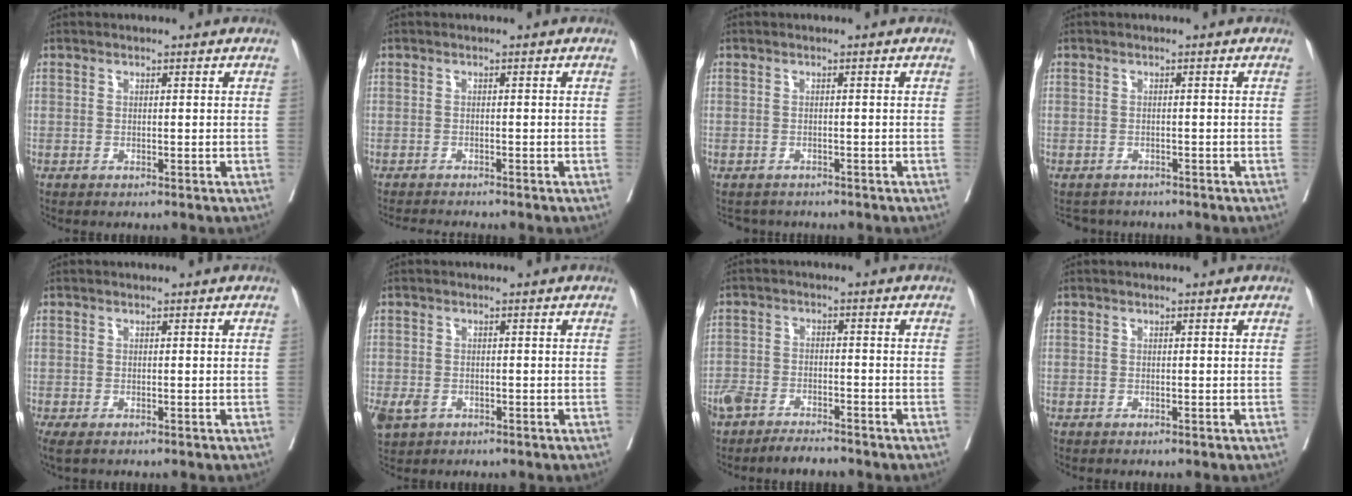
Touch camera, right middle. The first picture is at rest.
{"total": 3.1, "force": [-3.0, -0.4, 0.7], "torque": [-0.008, -0.013, -0.049]}
{"total": 1.9, "force": [-1.7, 0.8, -0.3], "torque": [0.000, -0.003, -0.028]}
{"total": 3.1, "force": [-2.9, 1.1, -0.3], "torque": [0.005, -0.004, -0.044]}
{"total": 1.5, "force": [-1.0, 0.6, 1.1], "torque": [-0.022, -0.009, -0.015]}
{"total": 4.4, "force": [-2.1, 3.2, 2.2], "torque": [-0.048, -0.008, -0.029]}
{"total": 7.3, "force": [-6.3, 2.2, 2.9], "torque": [-0.055, -0.002, -0.107]}
{"total": 0.0}